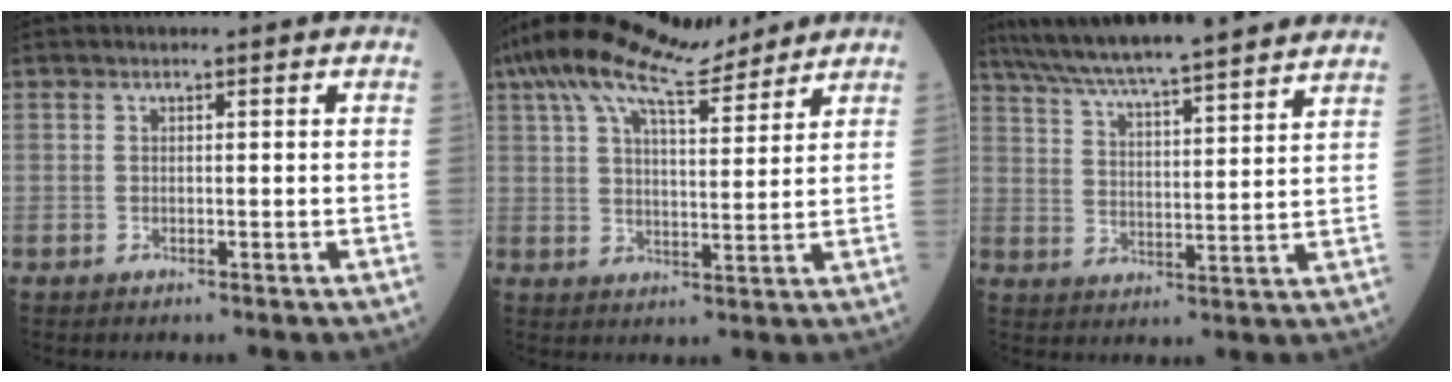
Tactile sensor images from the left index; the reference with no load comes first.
{"total": 14.2, "force": [11.8, 2.6, 7.5], "torque": [-0.144, 0.034, 0.197]}
{"total": 22.3, "force": [19.5, 1.2, 10.9], "torque": [-0.182, 0.024, 0.284]}